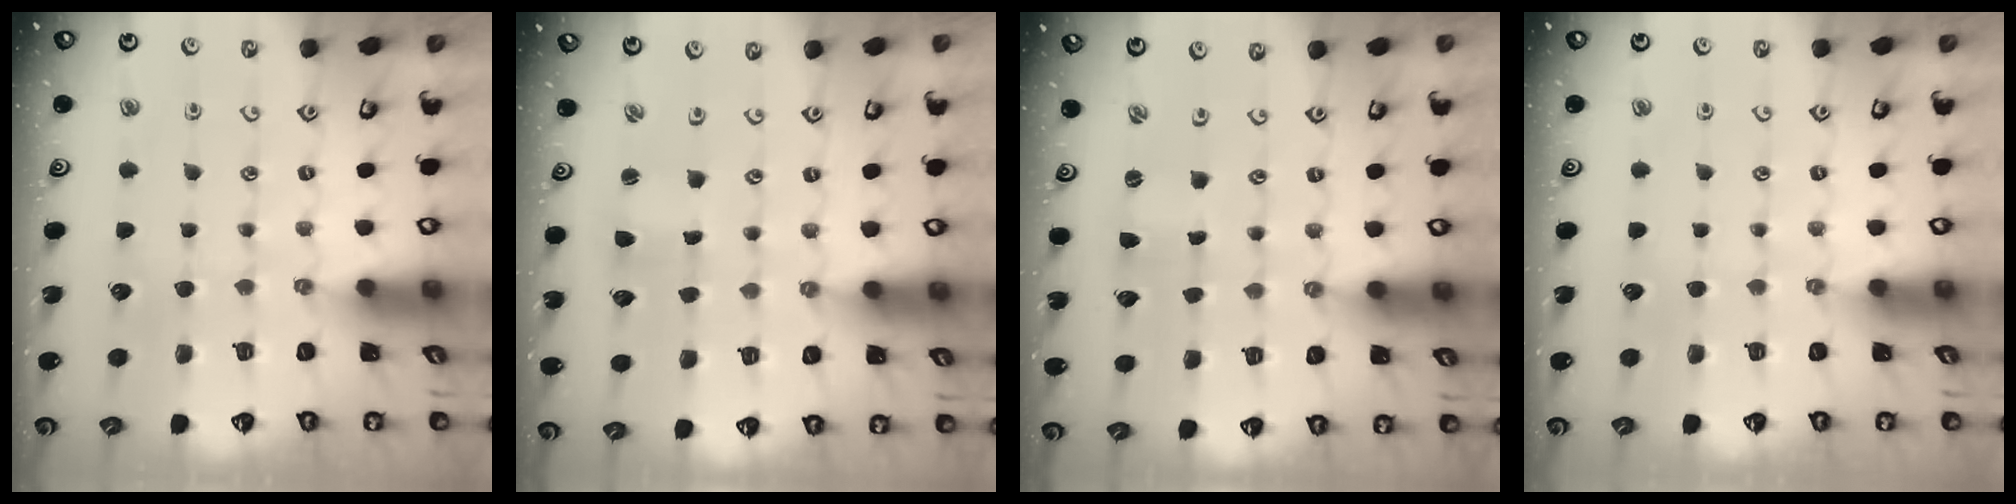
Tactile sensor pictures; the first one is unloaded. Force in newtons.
{"total": 0.8, "press": 0.8, "slide": 0.1}
{"total": 0.0}
{"total": 0.0}